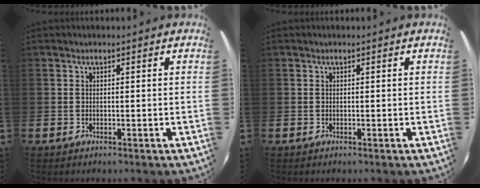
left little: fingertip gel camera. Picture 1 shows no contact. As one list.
[{"total": 0.0}]